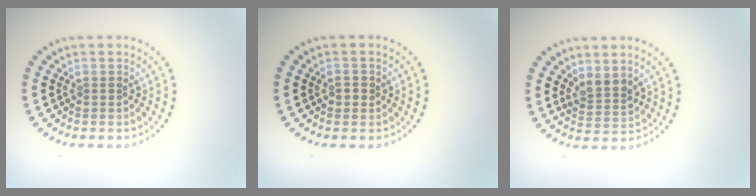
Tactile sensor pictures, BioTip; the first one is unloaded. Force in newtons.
{"total": 1.0, "press": 1.0, "slide": 0.1}
{"total": 2.2, "press": 1.8, "slide": 1.2}